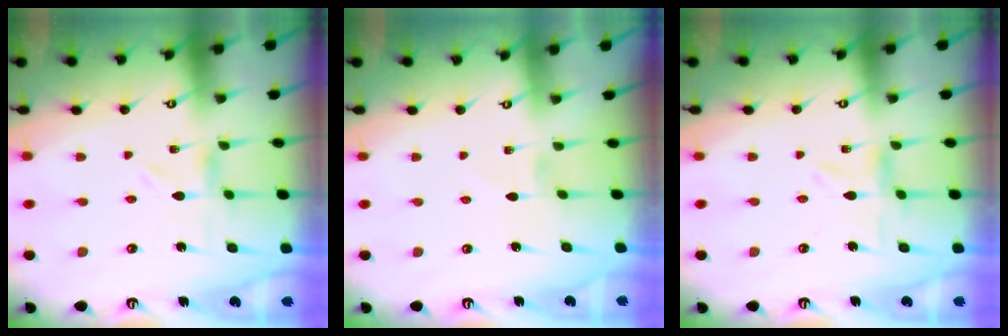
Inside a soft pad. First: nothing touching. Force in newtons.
{"total": 0.8, "press": 0.8, "slide": 0.1}
{"total": 1.2, "press": 1.1, "slide": 0.3}